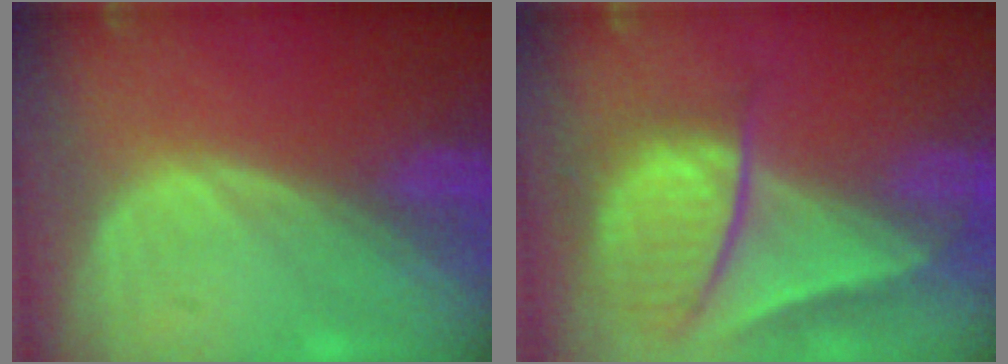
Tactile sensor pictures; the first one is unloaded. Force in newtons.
{"total": 9.4, "press": 8.1, "slide": 4.8}